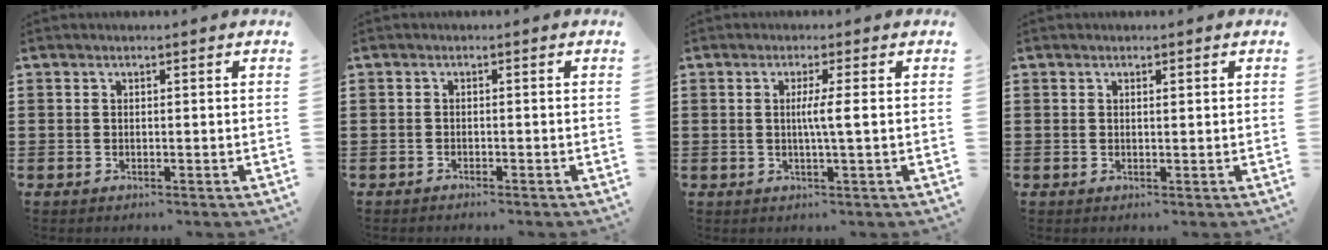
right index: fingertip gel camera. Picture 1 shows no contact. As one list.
[{"total": 0.7, "force": [-0.7, 0.1, 0.0], "torque": [-0.002, 0.000, -0.016]}, {"total": 3.4, "force": [0.1, -0.3, 3.4], "torque": [-0.062, -0.007, -0.003]}, {"total": 0.5, "force": [0.3, 0.2, 0.4], "torque": [-0.009, 0.002, 0.005]}]